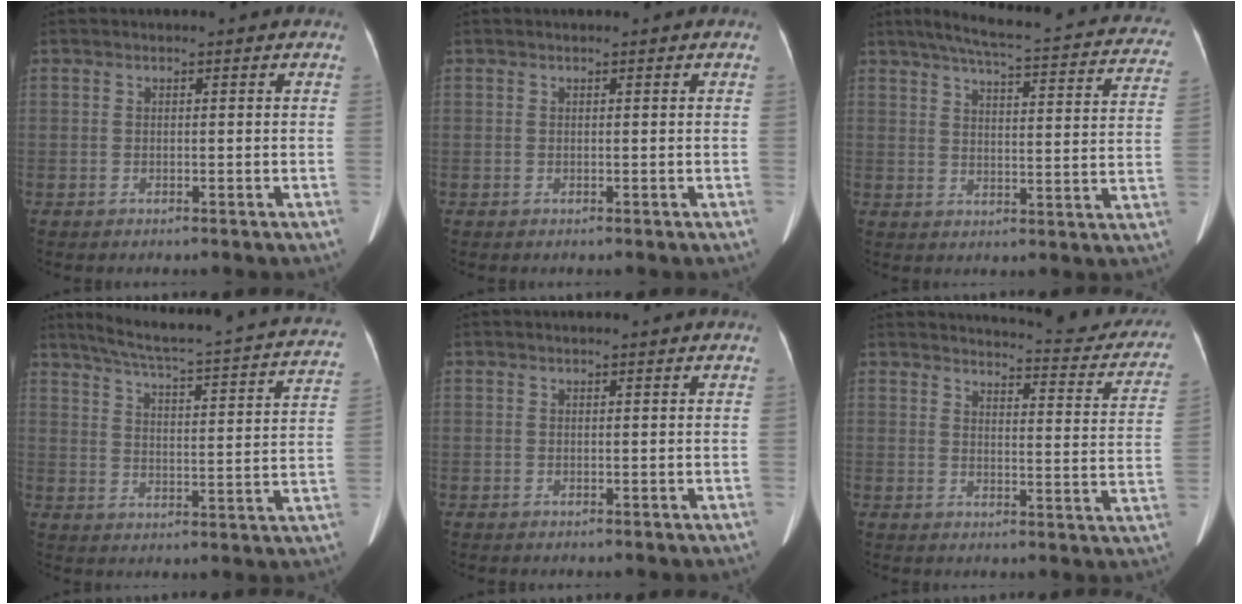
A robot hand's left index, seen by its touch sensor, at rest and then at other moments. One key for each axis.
{"total": 0.0}
{"total": 24.4, "fx": 20.7, "fy": 3.7, "fz": 12.4, "tx": -0.171, "ty": -0.007, "tz": 0.238}
{"total": 25.5, "fx": 22.4, "fy": 2.0, "fz": 12.1, "tx": -0.183, "ty": -0.037, "tz": 0.275}
{"total": 0.6, "fx": 0.6, "fy": -0.1, "fz": 0.3, "tx": -0.005, "ty": 0.011, "tz": 0.014}
{"total": 18.3, "fx": 17.3, "fy": 3.0, "fz": 5.1, "tx": -0.043, "ty": -0.074, "tz": 0.173}